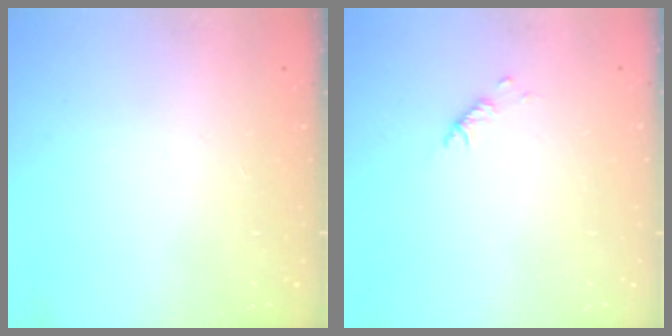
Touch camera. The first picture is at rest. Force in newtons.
{"total": 2.9, "press": 2.9, "slide": 0.6}